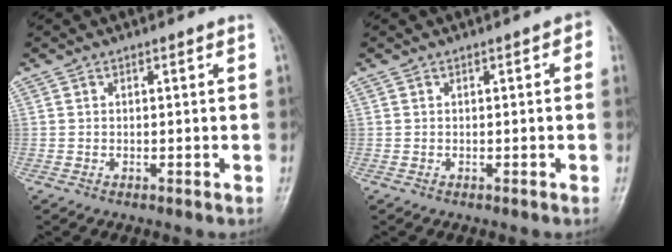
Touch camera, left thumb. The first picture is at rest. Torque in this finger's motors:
{"motor_torque": [0.75, 0.69, 0.34, -0.52, 0.00]}